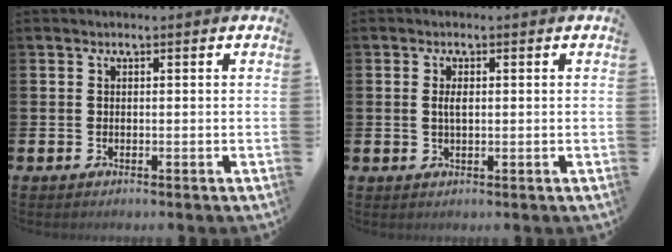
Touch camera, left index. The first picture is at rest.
{"total": 1.7, "force": [0.3, 0.7, 1.6], "torque": [-0.026, 0.002, 0.002]}